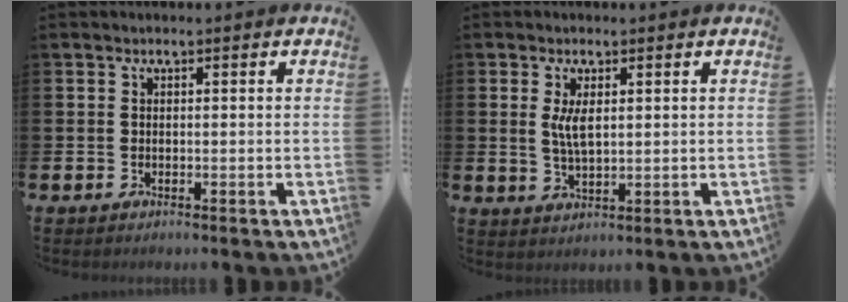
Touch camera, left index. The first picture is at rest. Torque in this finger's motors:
{"motor_torque": [0.39, -0.17, 0.23, 0.14]}